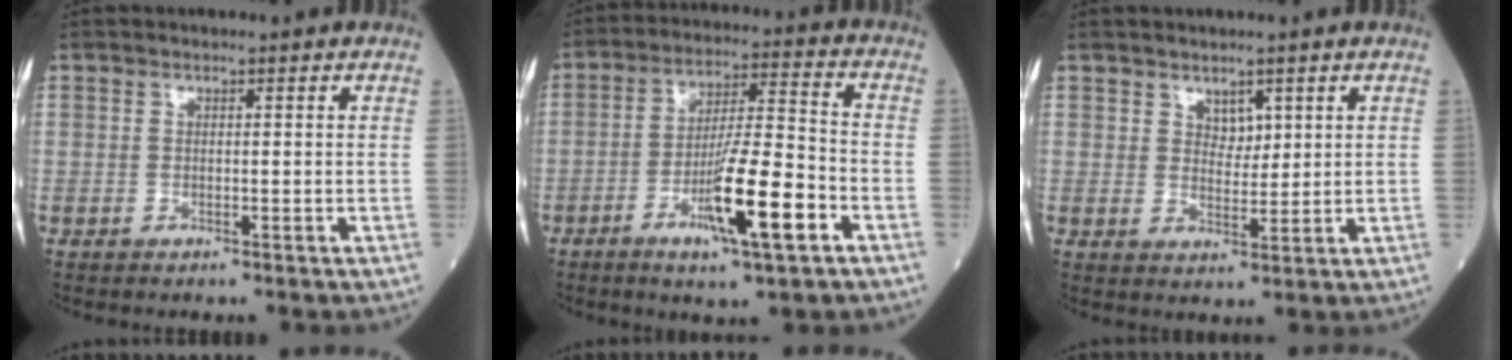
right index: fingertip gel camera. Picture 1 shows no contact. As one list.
[{"total": 12.5, "force": [-5.3, 0.9, 11.3], "torque": [-0.199, -0.010, -0.089]}, {"total": 2.8, "force": [1.6, 1.6, 1.6], "torque": [-0.024, -0.001, 0.034]}]